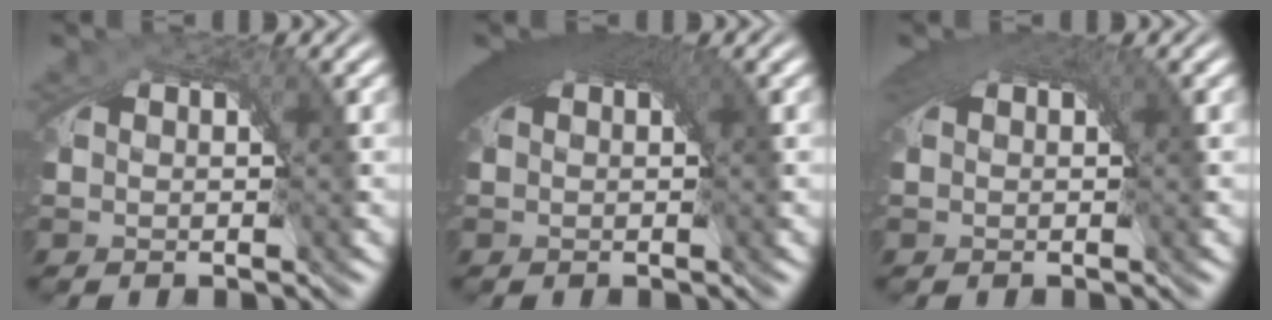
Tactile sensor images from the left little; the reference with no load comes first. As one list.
[{"total": 5.4, "force": [1.7, 1.9, 4.8], "torque": [-0.057, 0.014, 0.018]}, {"total": 2.0, "force": [0.7, 0.5, 1.8], "torque": [-0.018, 0.000, 0.009]}]